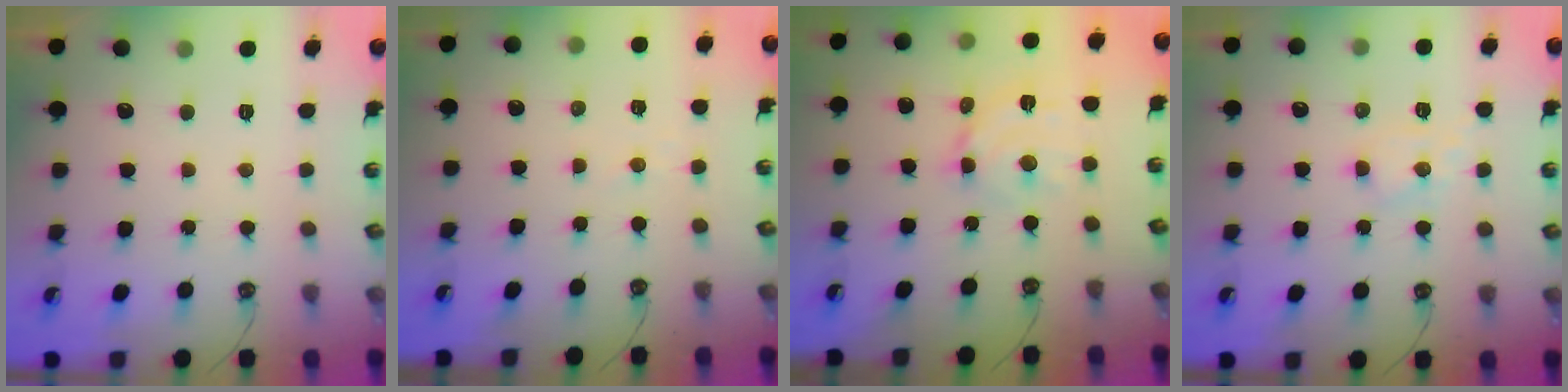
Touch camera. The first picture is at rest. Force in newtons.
{"total": 1.8, "press": 1.7, "slide": 0.2}
{"total": 10.5, "press": 10.5, "slide": 0.7}
{"total": 7.2, "press": 7.1, "slide": 1.0}